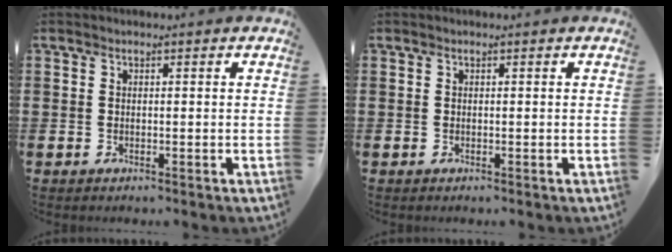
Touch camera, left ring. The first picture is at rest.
{"total": 0.0}